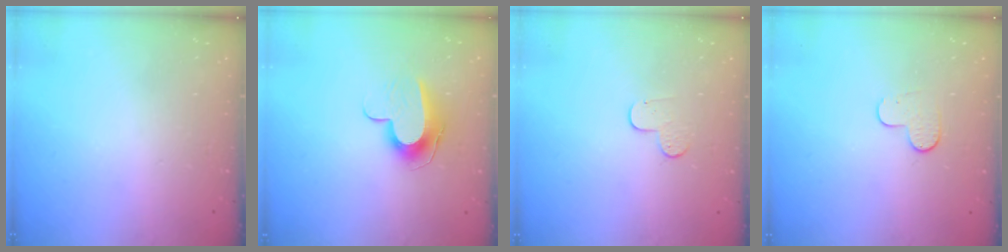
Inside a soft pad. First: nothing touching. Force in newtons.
{"total": 10.0, "press": 10.0, "slide": 0.3}
{"total": 5.9, "press": 5.8, "slide": 0.6}
{"total": 5.3, "press": 5.3, "slide": 0.4}